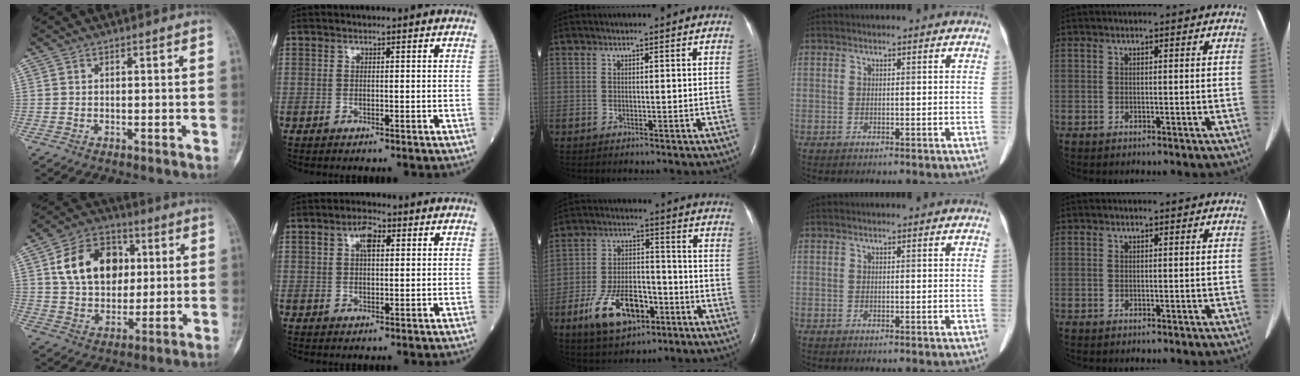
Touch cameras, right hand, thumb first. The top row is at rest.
{"thumb": {"total": 16.2, "force": [4.1, 11.7, 10.3], "torque": [-0.139, 0.003, 0.067]}, "index": {"total": 4.1, "force": [1.4, 1.9, 3.3], "torque": [-0.063, 0.015, 0.023]}, "middle": {"total": 12.0, "force": [-6.1, 6.0, 8.4], "torque": [-0.161, 0.008, -0.100]}}